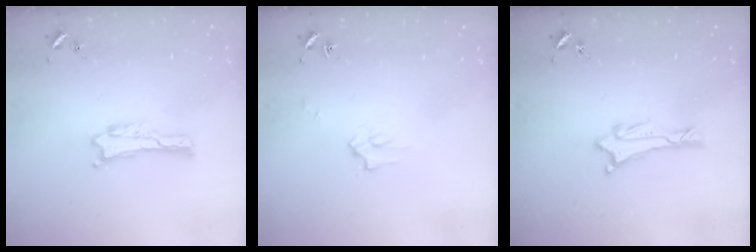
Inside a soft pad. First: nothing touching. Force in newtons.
{"total": 2.2, "press": 2.2, "slide": 0.2}
{"total": 1.5, "press": 1.5, "slide": 0.2}